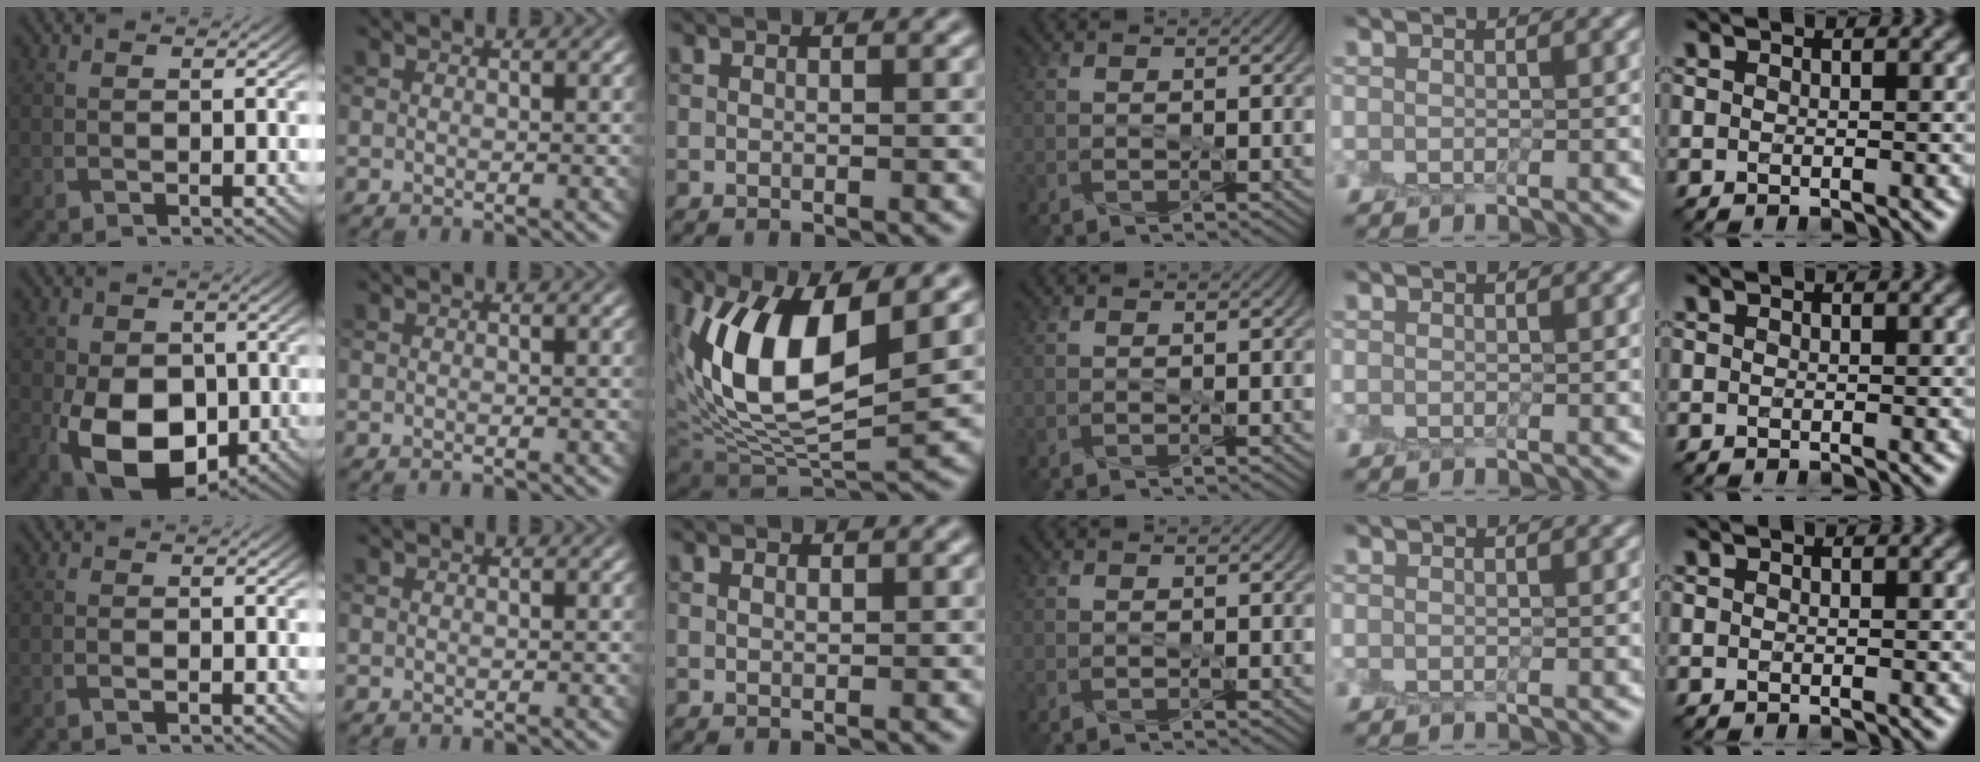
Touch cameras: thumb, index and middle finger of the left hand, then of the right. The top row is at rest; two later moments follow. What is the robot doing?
{"motion": "peel", "object": "sticky note"}